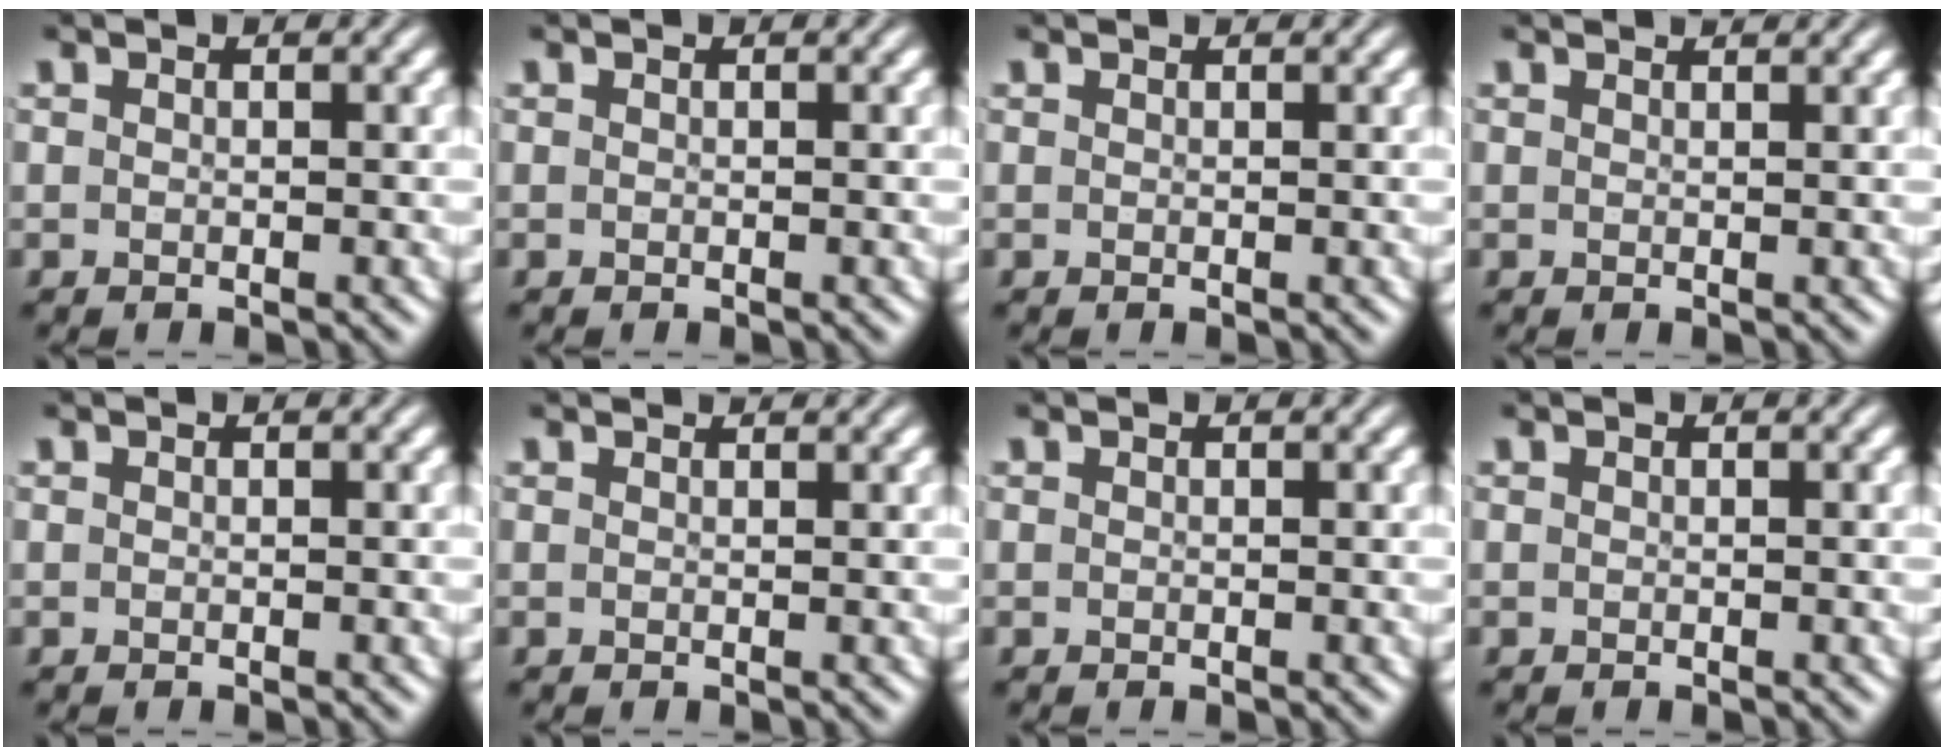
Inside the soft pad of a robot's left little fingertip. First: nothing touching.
{"total": 0.0}
{"total": 0.7, "force": [0.7, 0.0, 0.1], "torque": [-0.004, -0.004, 0.005]}
{"total": 1.3, "force": [1.3, 0.2, 0.4], "torque": [-0.008, -0.002, 0.011]}
{"total": 0.0}
{"total": 1.3, "force": [1.3, 0.1, 0.3], "torque": [-0.010, -0.003, 0.012]}
{"total": 0.0}
{"total": 0.0}